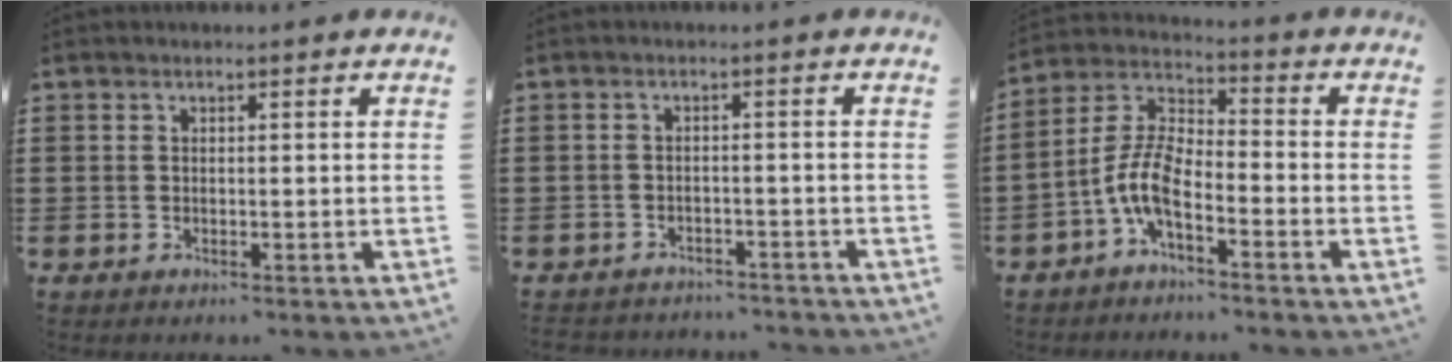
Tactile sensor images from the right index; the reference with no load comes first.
{"total": 2.2, "force": [-2.2, 0.4, -0.1], "torque": [-0.007, -0.001, -0.047]}
{"total": 7.7, "force": [-4.0, 2.8, 5.9], "torque": [-0.154, -0.015, -0.087]}